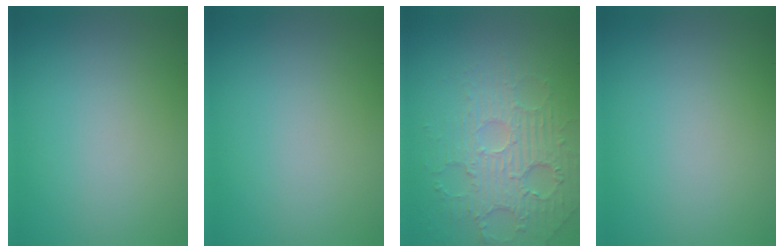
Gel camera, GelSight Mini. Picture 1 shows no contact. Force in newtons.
{"total": 0.0}
{"total": 4.1, "press": 3.8, "slide": 1.7}
{"total": 0.0}